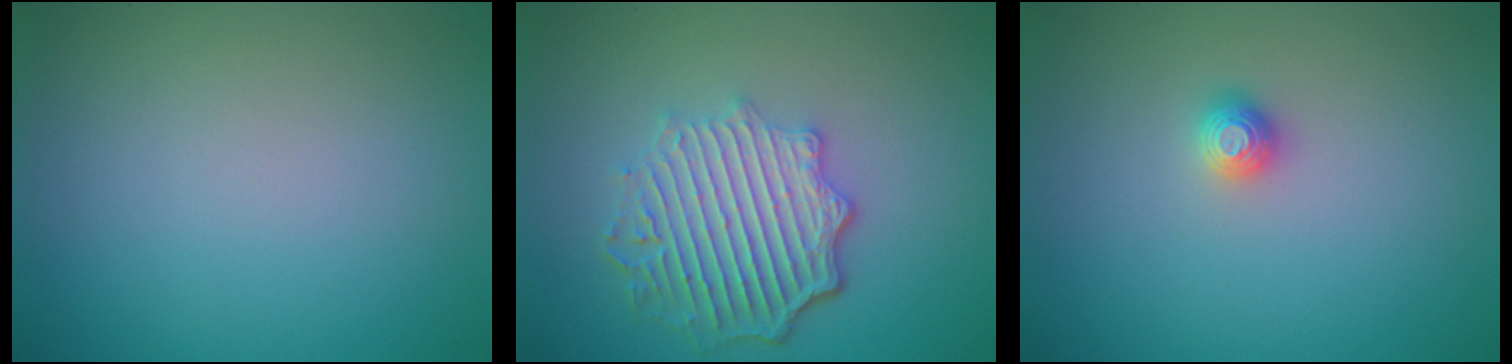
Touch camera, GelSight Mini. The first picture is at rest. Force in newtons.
{"total": 6.0, "press": 4.7, "slide": 3.8}
{"total": 1.2, "press": 1.1, "slide": 0.3}